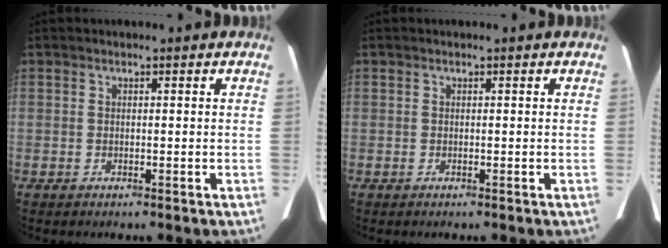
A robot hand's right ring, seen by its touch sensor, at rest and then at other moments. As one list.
[{"total": 0.0}]